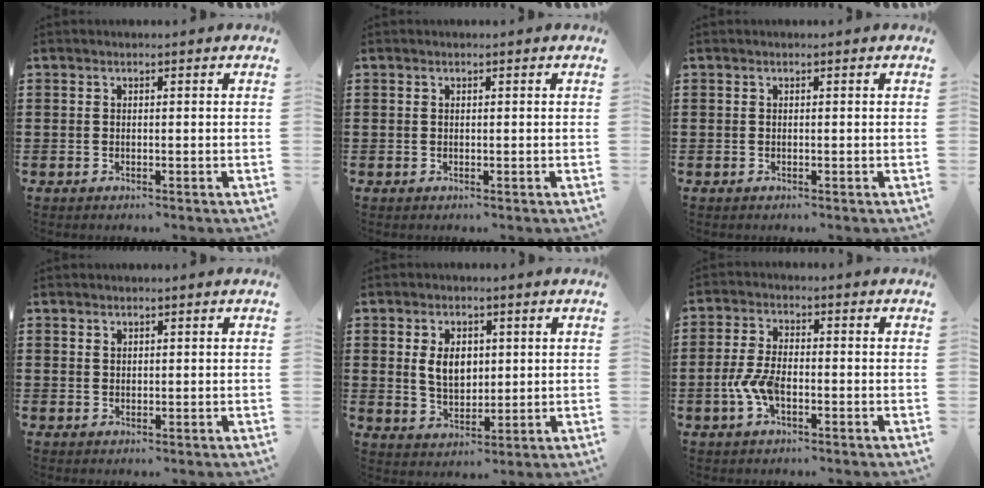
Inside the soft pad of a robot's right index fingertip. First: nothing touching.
{"total": 0.0}
{"total": 0.0}
{"total": 0.6, "force": [0.4, 0.4, 0.1], "torque": [-0.002, 0.002, 0.009]}
{"total": 5.5, "force": [0.7, 3.6, 4.0], "torque": [-0.073, 0.007, 0.007]}
{"total": 5.4, "force": [-1.8, 2.6, 4.4], "torque": [-0.110, -0.005, -0.039]}